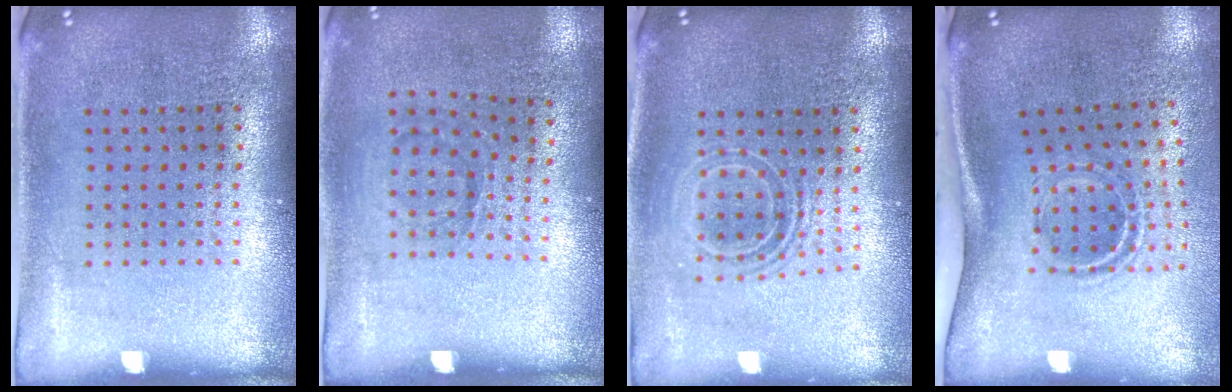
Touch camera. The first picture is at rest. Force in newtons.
{"total": 1.0, "press": 0.7, "slide": 0.7}
{"total": 1.7, "press": 1.3, "slide": 1.1}
{"total": 1.9, "press": 1.2, "slide": 1.5}